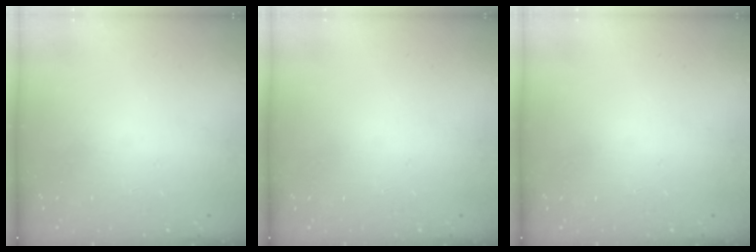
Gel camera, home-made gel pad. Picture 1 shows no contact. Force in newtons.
{"total": 0.0}
{"total": 0.0}